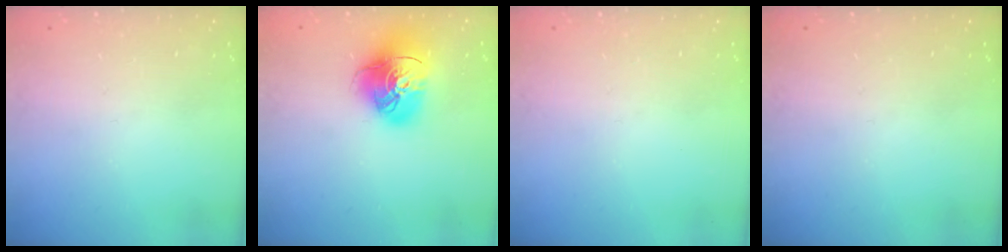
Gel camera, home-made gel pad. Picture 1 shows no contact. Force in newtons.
{"total": 16.2, "press": 16.1, "slide": 1.7}
{"total": 0.0}
{"total": 0.0}